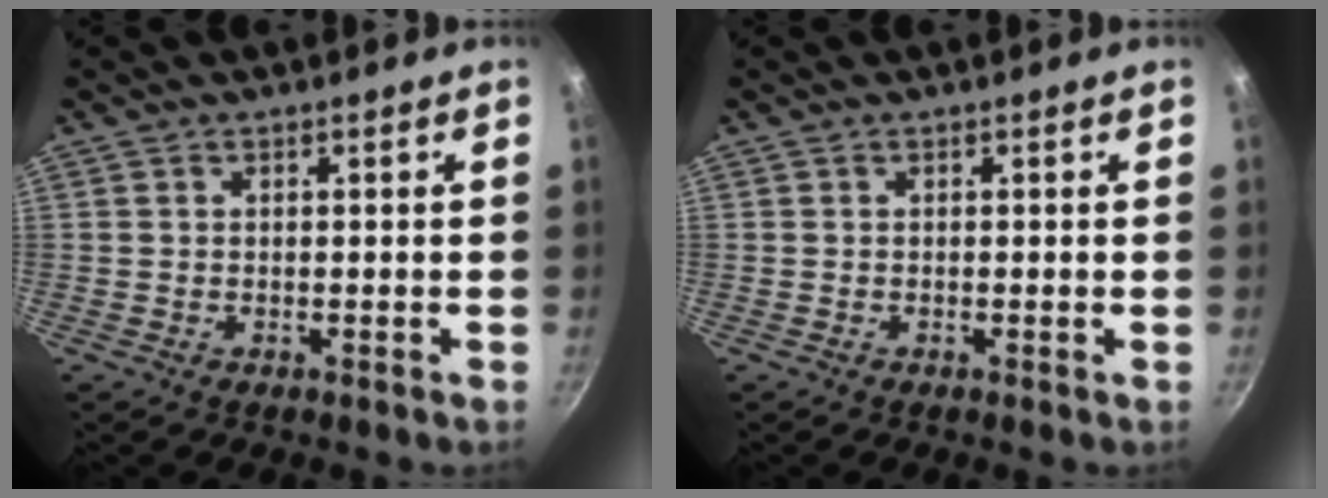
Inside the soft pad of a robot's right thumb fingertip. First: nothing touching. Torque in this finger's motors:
{"motor_torque": [0.40, -0.01, 0.23, -0.01, 0.03]}